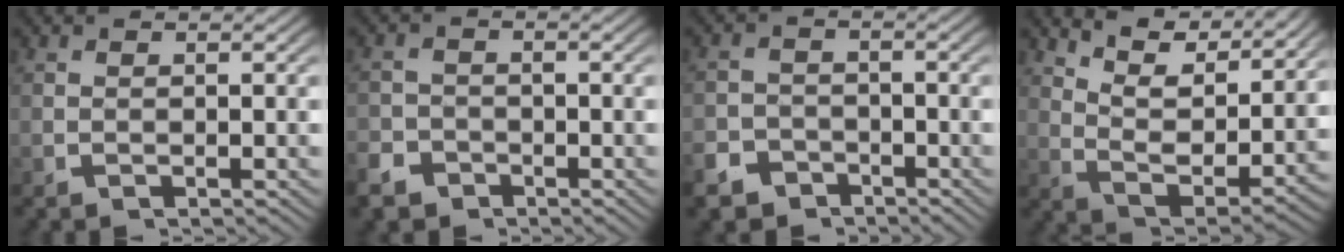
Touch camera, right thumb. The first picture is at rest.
{"total": 3.6, "force": [-2.8, 2.2, 0.3], "torque": [-0.002, -0.018, -0.047]}
{"total": 5.4, "force": [-4.3, 3.2, 0.6], "torque": [0.007, -0.020, -0.077]}
{"total": 7.7, "force": [4.3, 3.4, 5.4], "torque": [-0.107, -0.014, 0.077]}